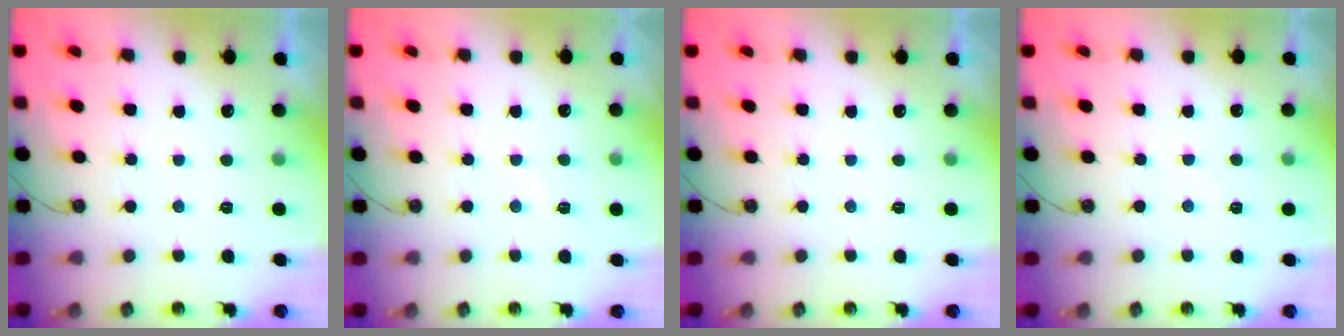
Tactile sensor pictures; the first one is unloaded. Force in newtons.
{"total": 2.7, "press": 2.6, "slide": 0.4}
{"total": 0.0}
{"total": 2.2, "press": 2.2, "slide": 0.3}